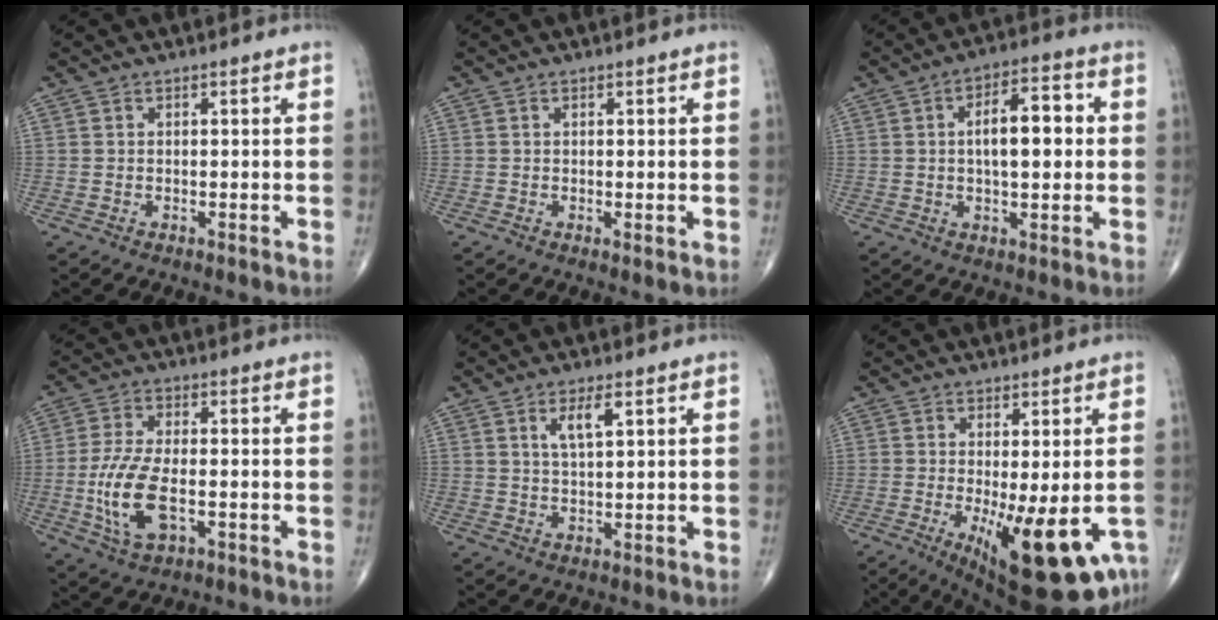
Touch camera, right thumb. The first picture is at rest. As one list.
[{"total": 0.8, "force": [0.0, 0.2, 0.8], "torque": [-0.017, -0.005, 0.000]}, {"total": 10.4, "force": [1.0, 4.6, 9.3], "torque": [-0.125, 0.016, 0.010]}, {"total": 11.2, "force": [-2.4, 5.2, 9.6], "torque": [-0.203, 0.004, -0.043]}, {"total": 4.2, "force": [1.9, 1.2, 3.6], "torque": [-0.068, -0.009, 0.037]}, {"total": 16.1, "force": [-5.2, 5.1, 14.3], "torque": [-0.183, -0.026, -0.061]}]